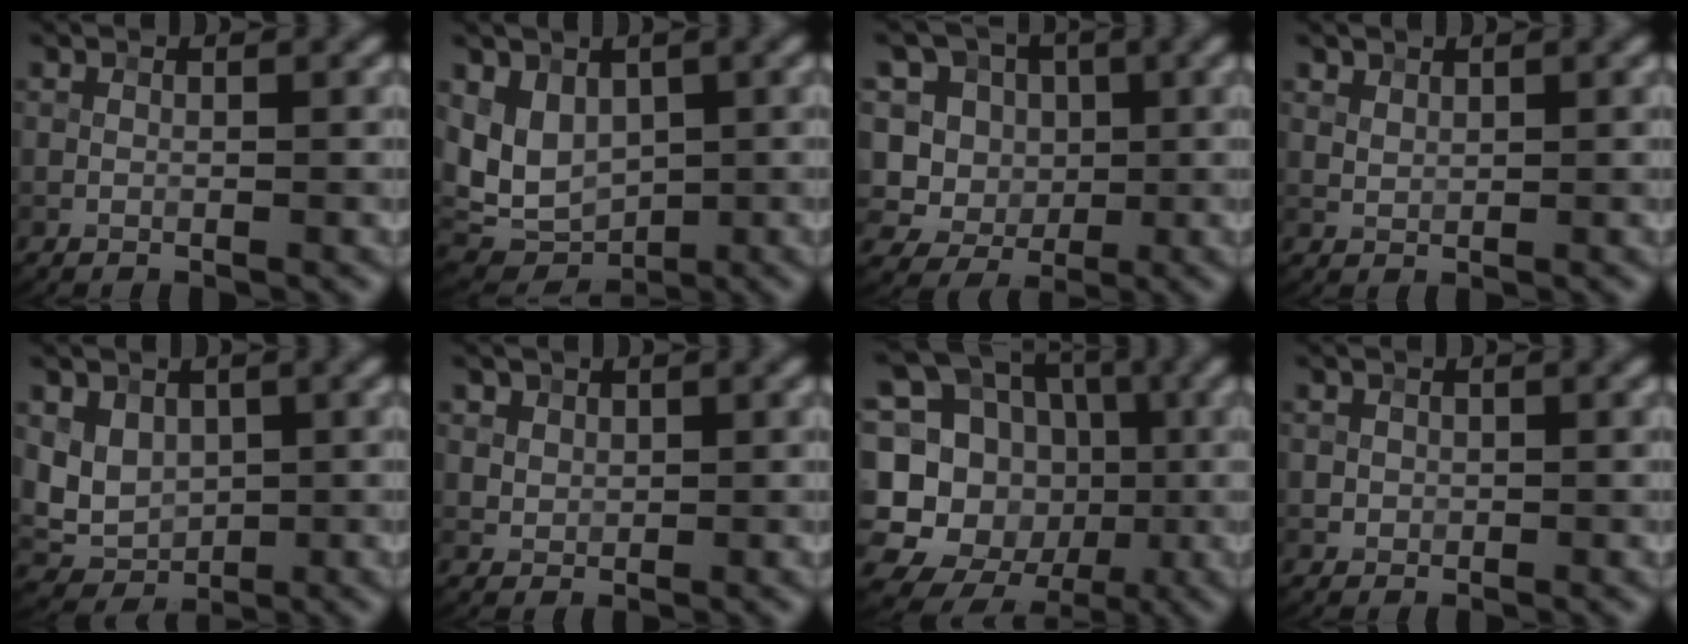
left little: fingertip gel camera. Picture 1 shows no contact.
{"total": 5.2, "force": [1.1, 3.8, 3.3], "torque": [-0.068, -0.015, 0.021]}
{"total": 11.1, "force": [2.6, 9.6, 4.8], "torque": [-0.117, 0.033, 0.023]}
{"total": 1.2, "force": [0.9, 0.7, 0.4], "torque": [-0.013, 0.000, 0.023]}
{"total": 3.5, "force": [0.8, 2.9, 1.8], "torque": [-0.035, -0.009, 0.015]}
{"total": 2.6, "force": [1.6, 1.8, 0.9], "torque": [-0.030, -0.006, 0.043]}
{"total": 18.4, "force": [-2.5, 16.7, 7.3], "torque": [-0.174, 0.029, -0.062]}
{"total": 0.8, "force": [0.1, 0.8, 0.1], "torque": [0.000, -0.003, 0.005]}